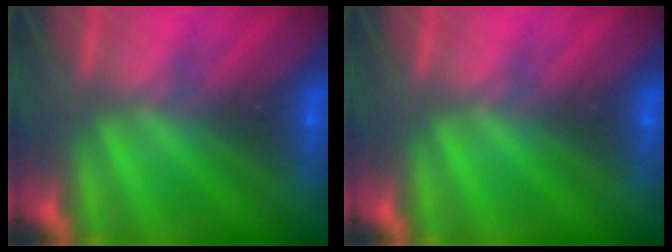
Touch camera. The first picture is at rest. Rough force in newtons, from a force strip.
{"total": 0.0}